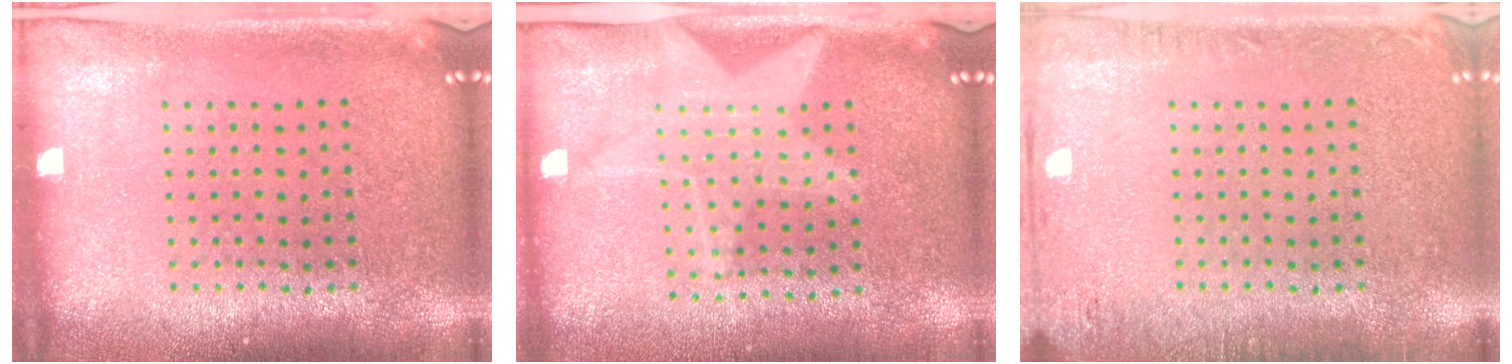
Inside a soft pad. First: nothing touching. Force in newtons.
{"total": 1.4, "press": 1.4, "slide": 0.2}
{"total": 1.7, "press": 1.7, "slide": 0.2}